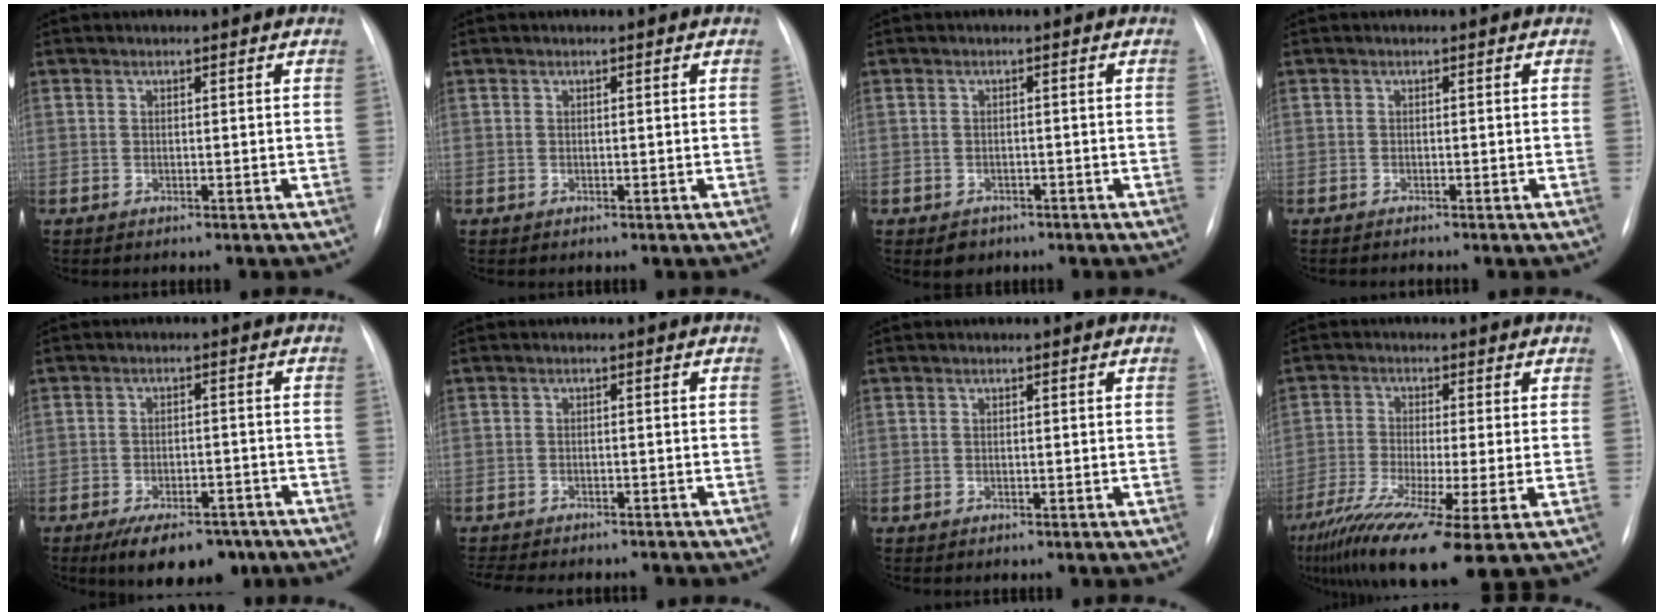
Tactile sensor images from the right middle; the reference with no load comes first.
{"total": 0.0}
{"total": 2.2, "force": [-1.4, 1.7, 0.5], "torque": [-0.007, 0.003, -0.014]}
{"total": 0.9, "force": [-0.8, -0.1, 0.3], "torque": [-0.007, -0.002, -0.014]}
{"total": 10.5, "force": [-7.7, 4.4, 5.5], "torque": [-0.074, 0.000, -0.113]}
{"total": 11.0, "force": [-9.7, 3.0, 4.2], "torque": [-0.073, -0.006, -0.124]}
{"total": 0.0}
{"total": 14.2, "force": [-8.3, 0.7, 11.4], "torque": [-0.201, -0.040, -0.141]}